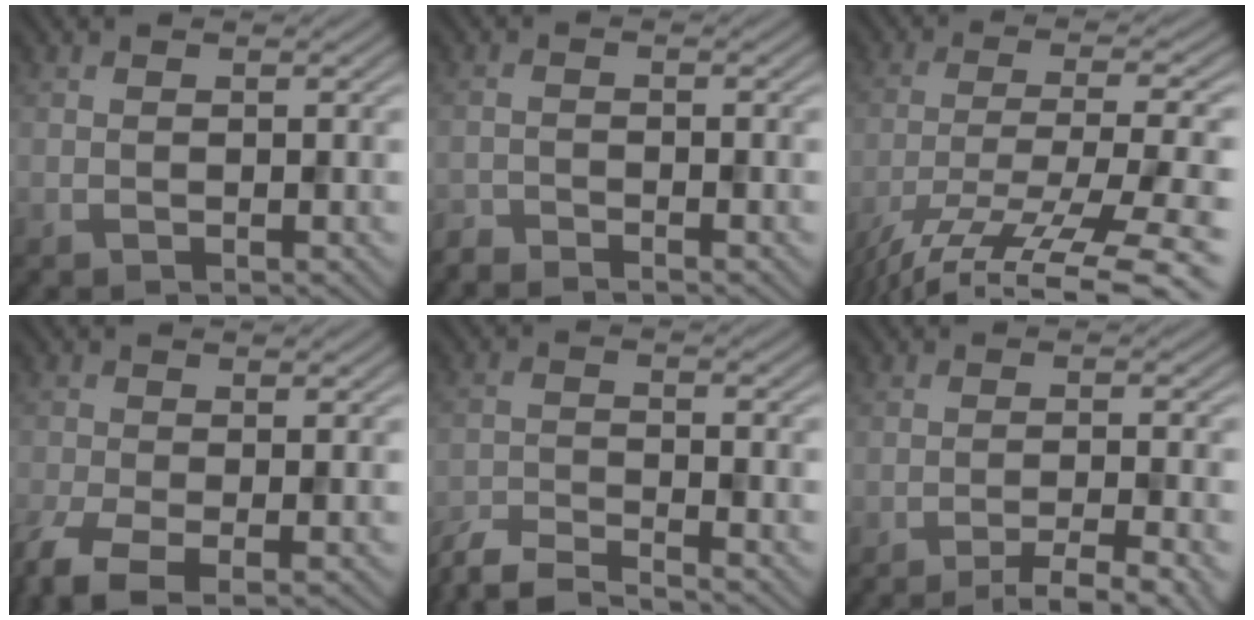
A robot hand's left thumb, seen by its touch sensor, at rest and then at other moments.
{"total": 2.2, "force": [-2.1, 0.0, 0.3], "torque": [-0.011, -0.004, -0.048]}
{"total": 13.4, "force": [-9.1, 3.0, 9.3], "torque": [-0.169, -0.018, -0.140]}
{"total": 5.5, "force": [-3.4, 2.0, 3.9], "torque": [-0.089, -0.019, -0.071]}
{"total": 6.7, "force": [-6.2, 0.8, 2.4], "torque": [-0.051, -0.005, -0.122]}
{"total": 5.9, "force": [-4.1, 0.8, 4.2], "torque": [-0.061, 0.006, -0.067]}